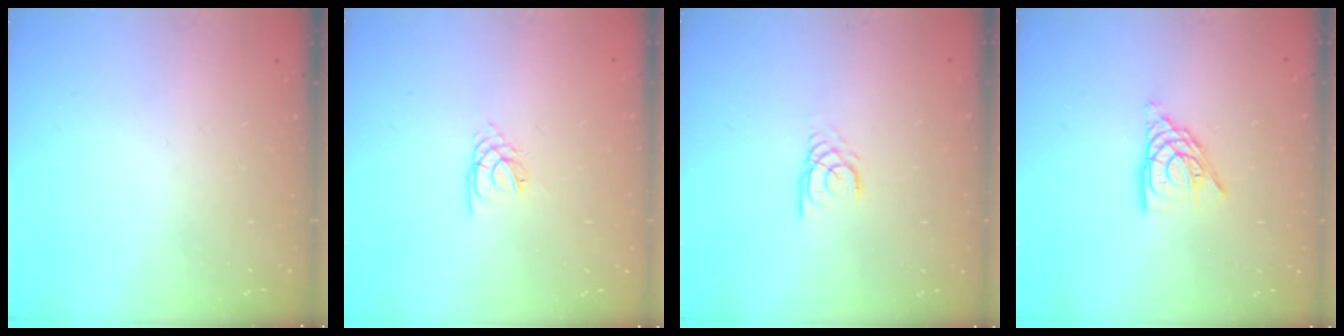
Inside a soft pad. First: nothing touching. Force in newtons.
{"total": 1.4, "press": 1.3, "slide": 0.3}
{"total": 2.1, "press": 2.1, "slide": 0.0}
{"total": 9.0, "press": 8.9, "slide": 1.3}